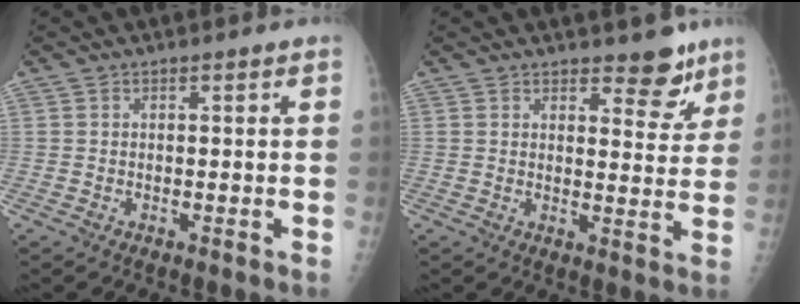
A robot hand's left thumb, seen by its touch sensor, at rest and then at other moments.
{"total": 6.5, "force": [4.9, 2.8, 3.2], "torque": [-0.007, -0.032, 0.065]}